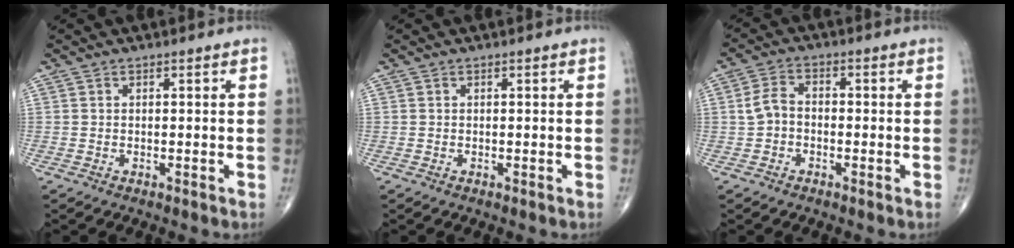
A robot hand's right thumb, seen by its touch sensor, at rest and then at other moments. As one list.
[{"total": 0.0}, {"total": 4.3, "force": [-0.8, 3.2, 2.8], "torque": [-0.051, 0.018, -0.023]}]